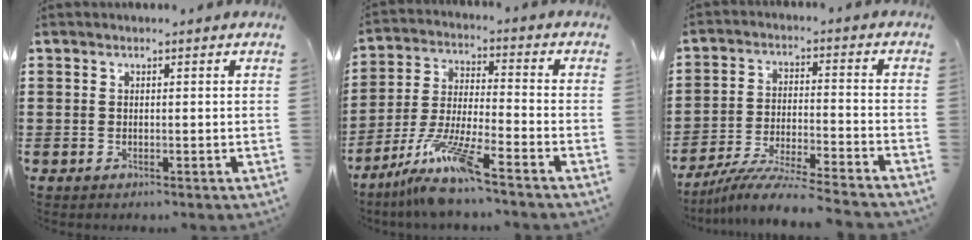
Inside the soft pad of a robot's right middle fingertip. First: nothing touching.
{"total": 10.1, "force": [-8.0, 0.1, 6.2], "torque": [-0.130, -0.007, -0.160]}
{"total": 7.5, "force": [-7.0, -0.6, 2.6], "torque": [-0.053, -0.011, -0.137]}